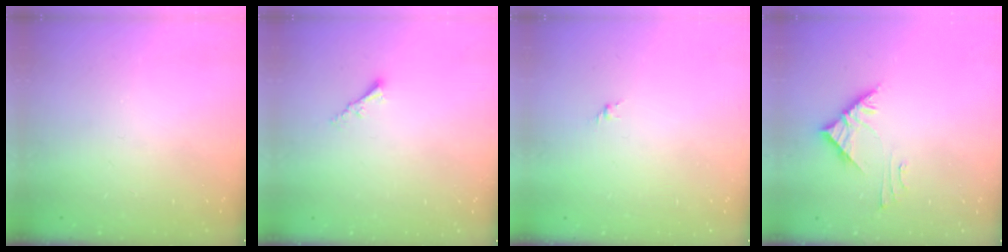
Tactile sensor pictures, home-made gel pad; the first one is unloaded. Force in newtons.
{"total": 2.2, "press": 2.2, "slide": 0.4}
{"total": 1.6, "press": 1.5, "slide": 0.6}
{"total": 6.2, "press": 6.2, "slide": 0.1}